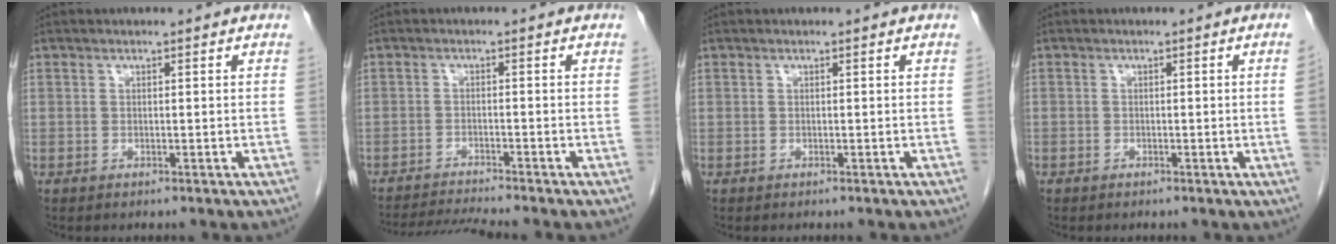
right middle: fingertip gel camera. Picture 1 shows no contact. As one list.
[{"total": 5.8, "force": [-5.5, -1.5, 1.3], "torque": [-0.022, -0.016, -0.094]}, {"total": 0.0}, {"total": 1.2, "force": [-0.3, -0.4, 1.1], "torque": [-0.013, 0.000, -0.006]}]